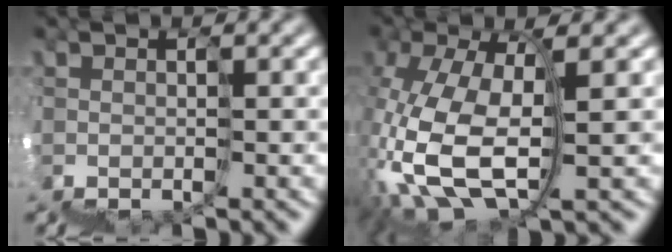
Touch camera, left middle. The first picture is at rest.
{"total": 7.1, "force": [-1.2, 3.6, 6.0], "torque": [-0.164, 0.003, -0.016]}